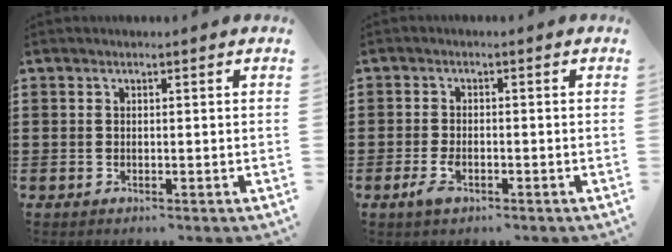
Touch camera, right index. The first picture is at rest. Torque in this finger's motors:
{"motor_torque": [0.81, 0.63, 0.09, 0.04]}